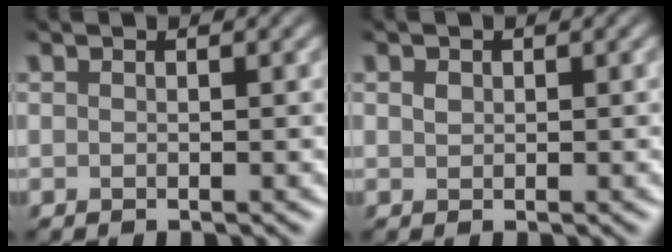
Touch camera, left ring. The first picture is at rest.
{"total": 0.7, "force": [0.2, 0.5, 0.3], "torque": [-0.007, -0.001, 0.004]}